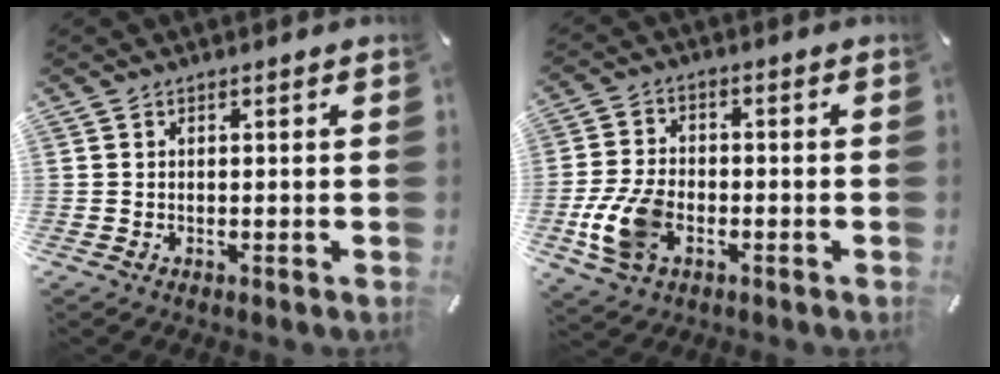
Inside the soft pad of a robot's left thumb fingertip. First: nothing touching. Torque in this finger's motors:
{"motor_torque": [0.78, 1.14, 0.36, -0.36, 0.17]}